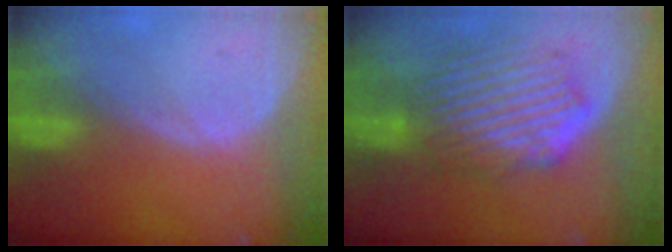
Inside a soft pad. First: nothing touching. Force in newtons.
{"total": 9.6, "press": 8.5, "slide": 4.5}